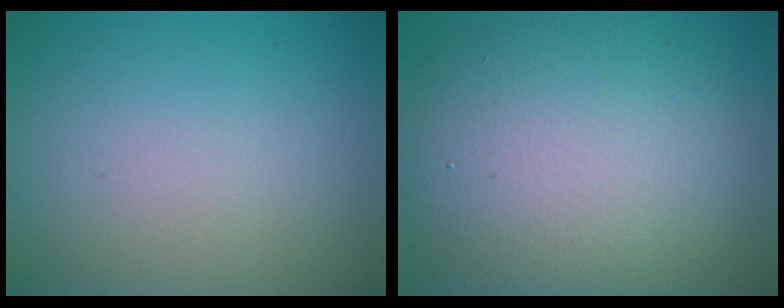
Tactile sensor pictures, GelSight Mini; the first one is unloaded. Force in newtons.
{"total": 11.8, "press": 11.8, "slide": 0.5}